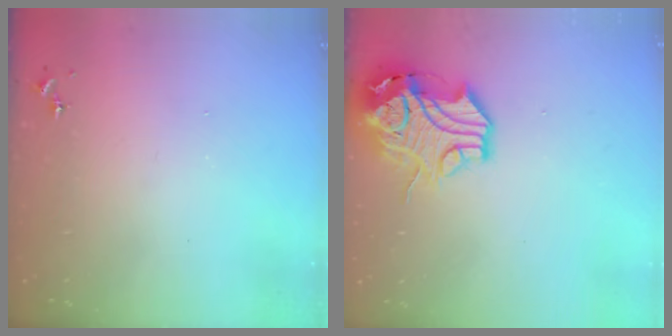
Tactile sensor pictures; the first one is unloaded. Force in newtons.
{"total": 15.4, "press": 15.3, "slide": 2.0}